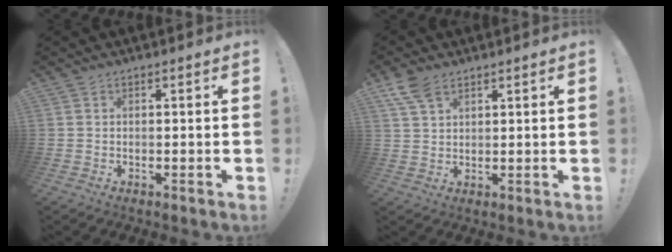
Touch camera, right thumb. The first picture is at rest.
{"total": 6.4, "force": [4.2, 3.3, 3.5], "torque": [-0.060, -0.015, 0.081]}